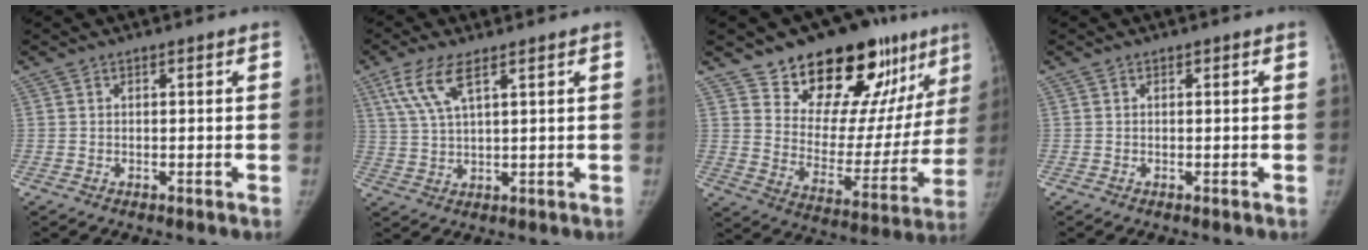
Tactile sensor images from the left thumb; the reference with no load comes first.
{"total": 7.1, "force": [3.8, 2.0, 5.7], "torque": [-0.131, -0.005, 0.081]}
{"total": 24.0, "force": [16.8, 11.0, 13.3], "torque": [-0.140, -0.089, 0.249]}
{"total": 0.0}